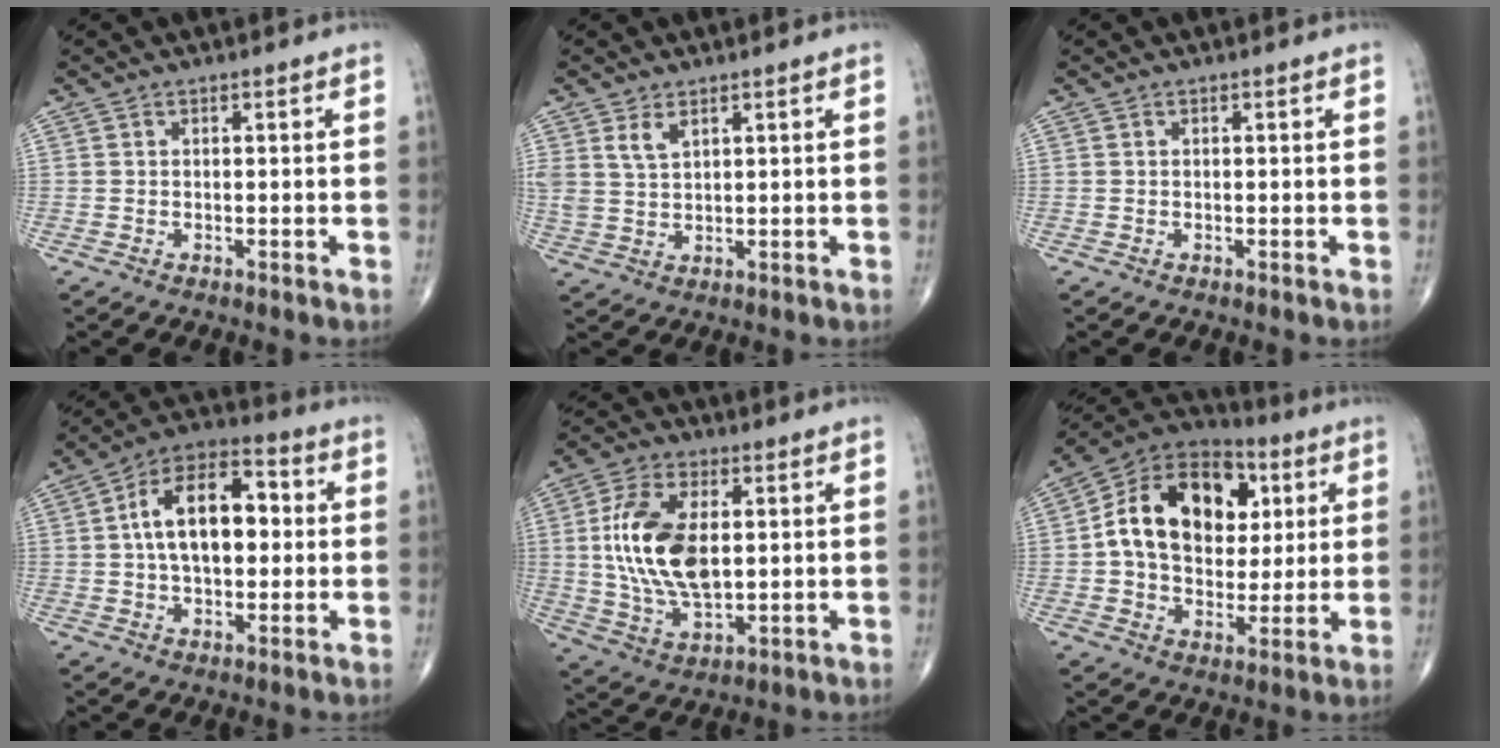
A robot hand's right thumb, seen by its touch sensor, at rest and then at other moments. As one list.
[{"total": 3.9, "force": [2.3, 2.0, 2.5], "torque": [-0.049, -0.010, 0.052]}, {"total": 0.0}, {"total": 15.6, "force": [1.6, 8.9, 12.8], "torque": [-0.194, 0.029, 0.018]}, {"total": 16.3, "force": [1.8, 8.8, 13.6], "torque": [-0.260, -0.006, 0.041]}, {"total": 20.8, "force": [3.9, 14.6, 14.2], "torque": [-0.206, 0.014, 0.062]}]